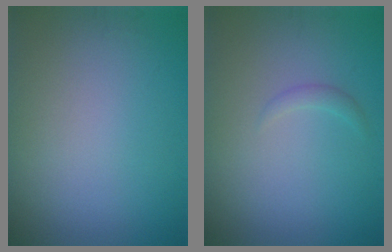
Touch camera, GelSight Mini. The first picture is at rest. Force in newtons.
{"total": 0.9, "press": 0.9, "slide": 0.0}